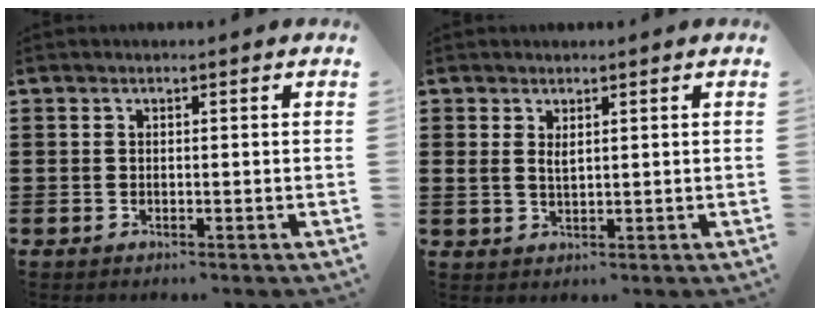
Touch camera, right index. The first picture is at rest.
{"total": 1.7, "force": [1.1, 0.8, 1.0], "torque": [-0.023, 0.004, 0.020]}